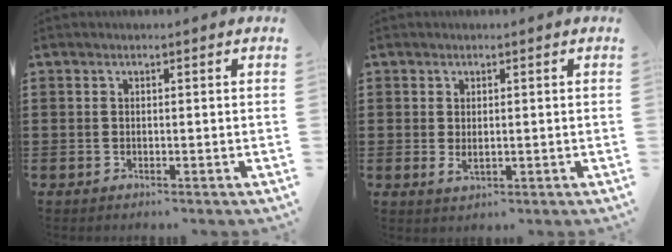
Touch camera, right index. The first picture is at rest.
{"total": 1.6, "force": [0.1, 0.6, 1.5], "torque": [-0.030, -0.001, 0.002]}